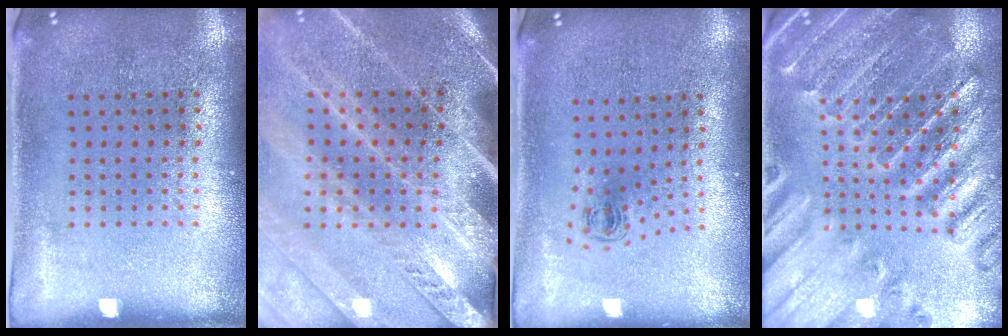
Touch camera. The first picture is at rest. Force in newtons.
{"total": 3.5, "press": 3.0, "slide": 1.8}
{"total": 0.5, "press": 0.4, "slide": 0.4}
{"total": 2.8, "press": 2.8, "slide": 0.3}